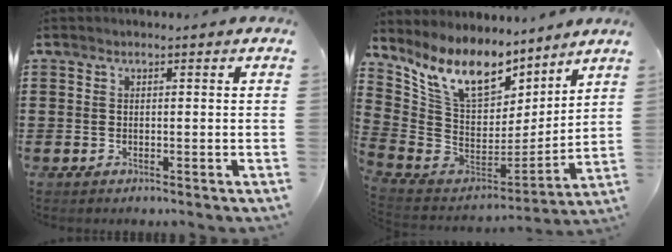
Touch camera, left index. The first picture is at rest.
{"total": 12.4, "force": [8.9, 5.2, 7.0], "torque": [-0.185, -0.054, 0.161]}